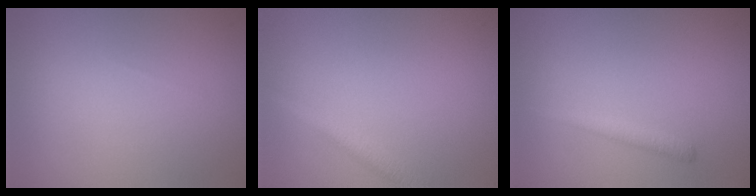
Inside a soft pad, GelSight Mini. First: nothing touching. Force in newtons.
{"total": 2.2, "press": 2.2, "slide": 0.0}
{"total": 1.4, "press": 1.3, "slide": 0.1}